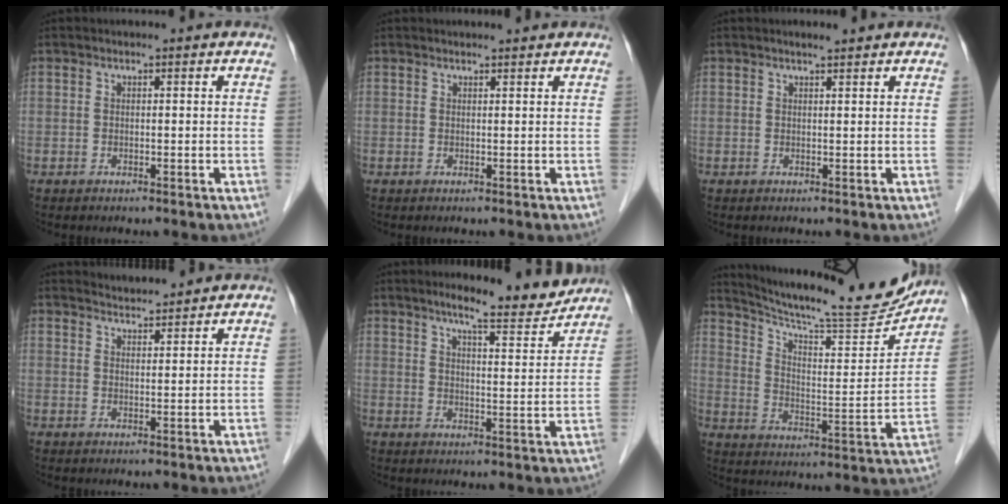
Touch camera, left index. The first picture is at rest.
{"total": 1.8, "force": [1.8, 0.2, 0.3], "torque": [-0.008, 0.008, 0.025]}
{"total": 1.6, "force": [1.4, 0.1, 0.8], "torque": [-0.017, 0.006, 0.024]}
{"total": 2.8, "force": [2.8, -0.1, -0.2], "torque": [-0.006, 0.010, 0.052]}
{"total": 9.4, "force": [8.4, 0.6, 4.1], "torque": [-0.062, -0.007, 0.115]}
{"total": 21.0, "force": [19.7, 1.3, 7.3], "torque": [-0.122, -0.048, 0.281]}